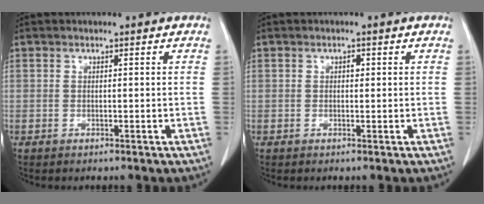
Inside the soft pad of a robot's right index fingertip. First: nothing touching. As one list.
[{"total": 0.9, "force": [0.3, 0.5, 0.6], "torque": [-0.006, 0.002, 0.001]}]